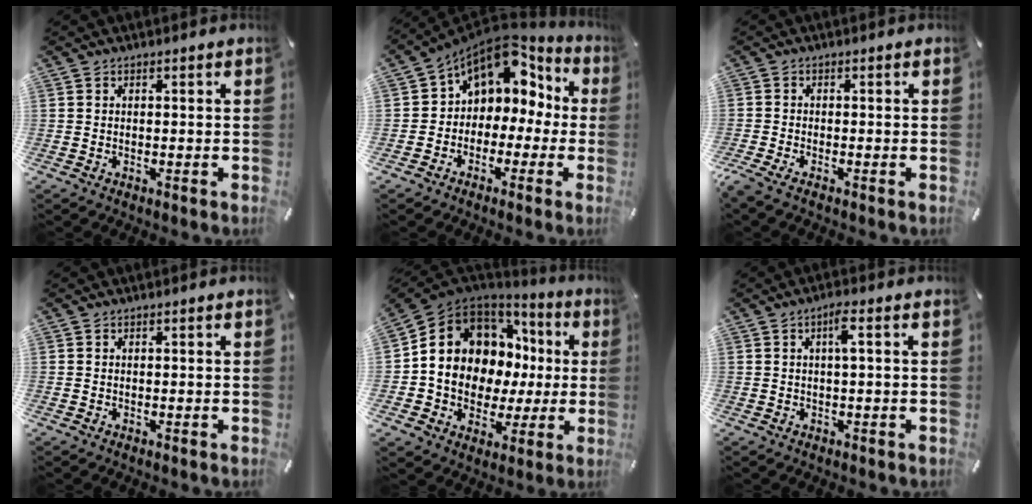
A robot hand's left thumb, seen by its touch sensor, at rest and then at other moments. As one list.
[{"total": 10.4, "force": [5.1, 7.8, 4.7], "torque": [-0.079, -0.038, 0.091]}, {"total": 1.8, "force": [-1.3, 0.4, 1.2], "torque": [-0.033, -0.003, -0.026]}, {"total": 0.0}, {"total": 13.2, "force": [2.0, 11.5, 6.2], "torque": [-0.115, -0.026, 0.046]}, {"total": 3.6, "force": [0.8, 0.6, 3.5], "torque": [-0.069, 0.005, 0.010]}]